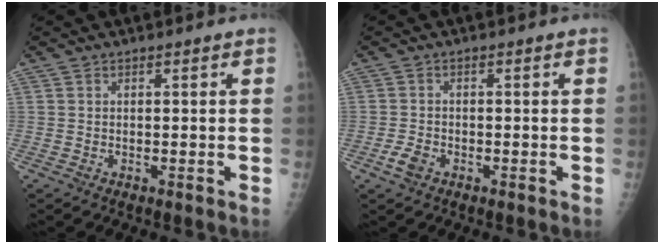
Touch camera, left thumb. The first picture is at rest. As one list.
[{"total": 2.6, "force": [-1.3, 1.7, 1.5], "torque": [-0.031, 0.000, -0.025]}]